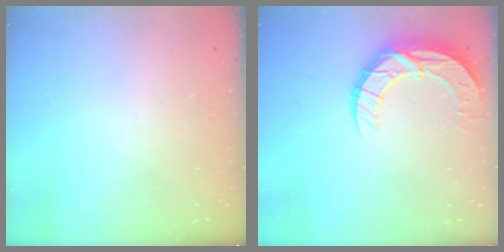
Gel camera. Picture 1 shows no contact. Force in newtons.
{"total": 10.6, "press": 10.6, "slide": 0.7}